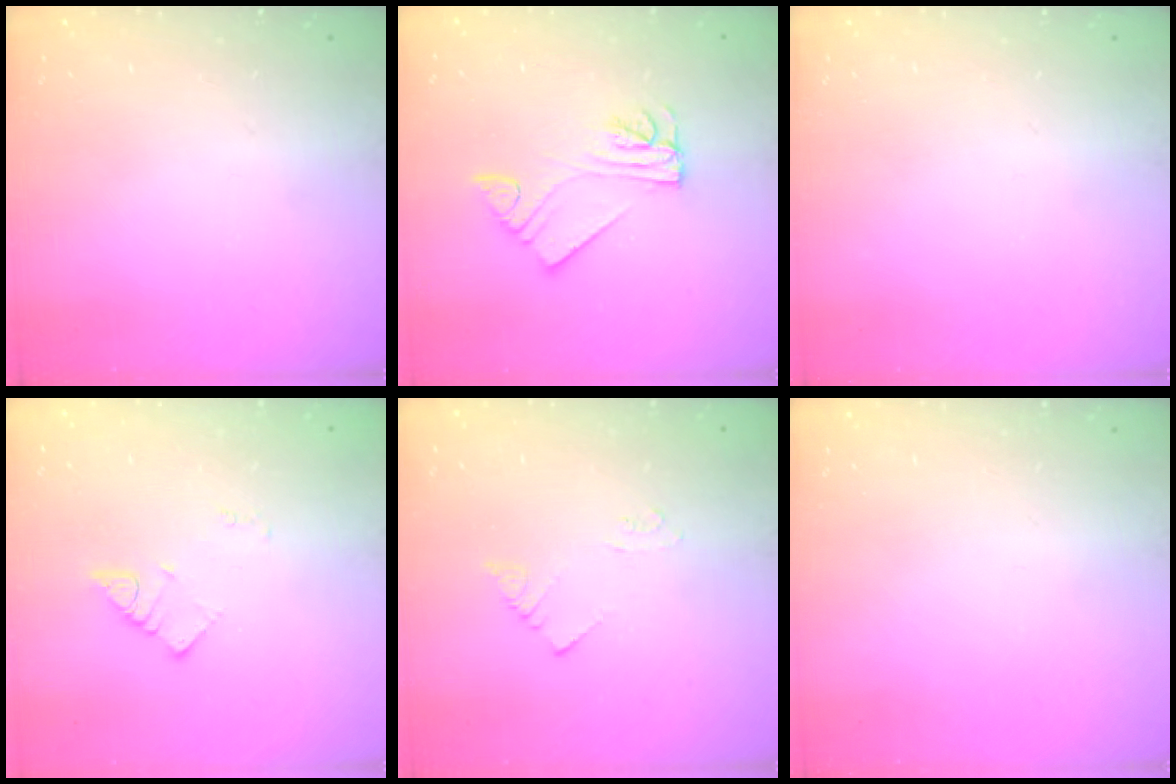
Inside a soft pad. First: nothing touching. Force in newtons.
{"total": 5.9, "press": 5.9, "slide": 0.7}
{"total": 0.0}
{"total": 2.7, "press": 2.7, "slide": 0.4}
{"total": 2.1, "press": 2.1, "slide": 0.3}
{"total": 0.0}